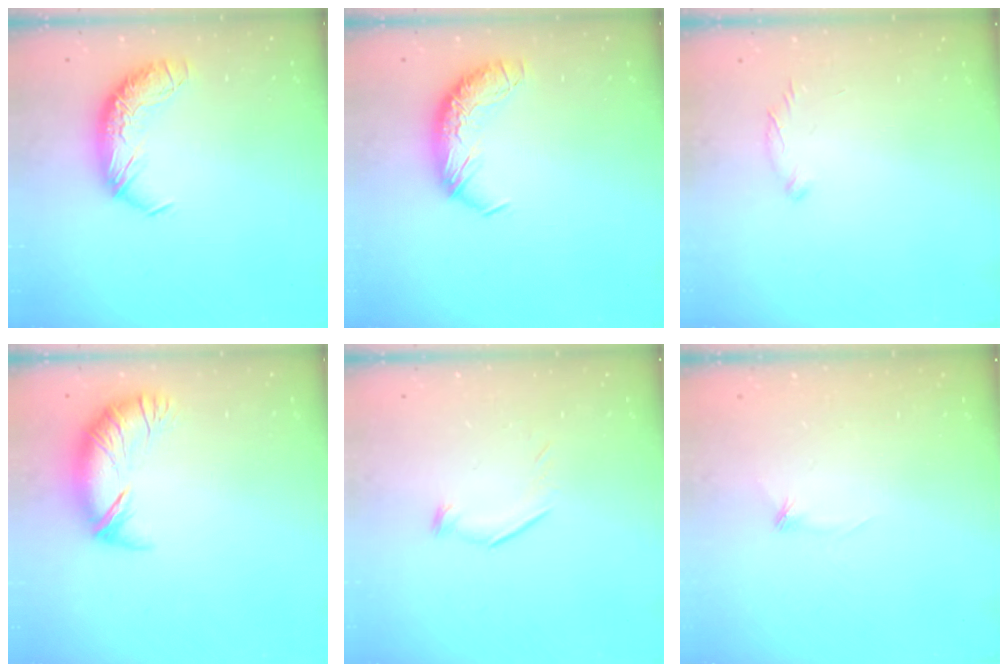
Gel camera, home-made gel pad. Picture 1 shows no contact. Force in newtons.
{"total": 0.0}
{"total": 6.2, "press": 6.1, "slide": 1.0}
{"total": 3.5, "press": 2.8, "slide": 2.0}
{"total": 5.9, "press": 5.7, "slide": 1.2}
{"total": 8.7, "press": 8.7, "slide": 0.4}